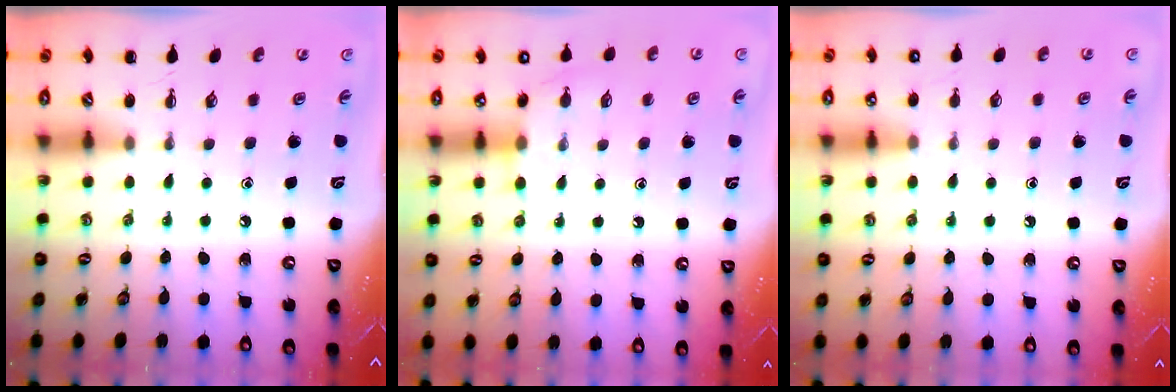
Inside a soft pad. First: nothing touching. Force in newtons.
{"total": 5.4, "press": 5.3, "slide": 1.3}
{"total": 8.8, "press": 8.5, "slide": 2.3}